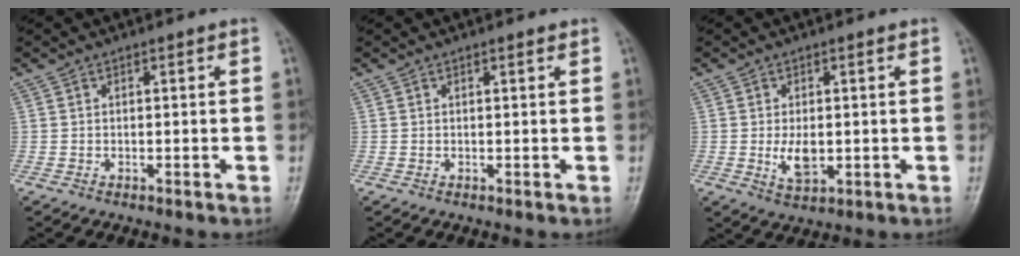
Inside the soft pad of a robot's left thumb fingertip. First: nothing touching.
{"total": 0.5, "force": [0.4, 0.1, 0.3], "torque": [-0.007, -0.002, 0.004]}
{"total": 4.6, "force": [-0.2, 2.6, 3.8], "torque": [-0.062, -0.009, 0.003]}